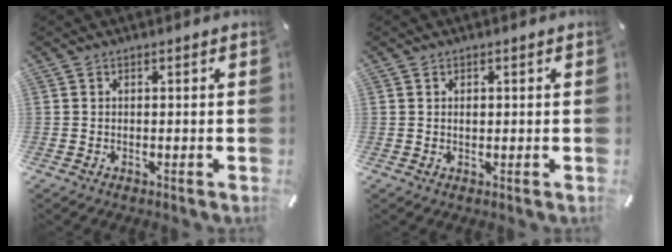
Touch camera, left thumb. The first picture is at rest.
{"total": 1.0, "force": [0.2, 0.7, 0.7], "torque": [-0.010, -0.001, 0.001]}